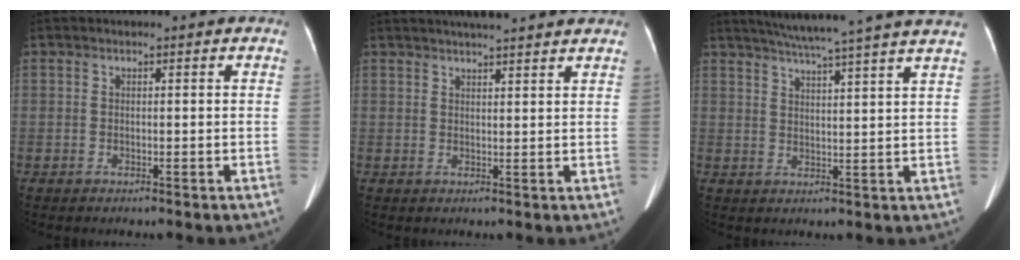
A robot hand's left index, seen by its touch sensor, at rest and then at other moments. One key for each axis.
{"total": 9.9, "fx": 8.7, "fy": 0.7, "fz": 4.8, "tx": -0.070, "ty": 0.028, "tz": 0.104}
{"total": 16.7, "fx": 14.4, "fy": -1.5, "fz": 8.4, "tx": -0.140, "ty": 0.000, "tz": 0.183}